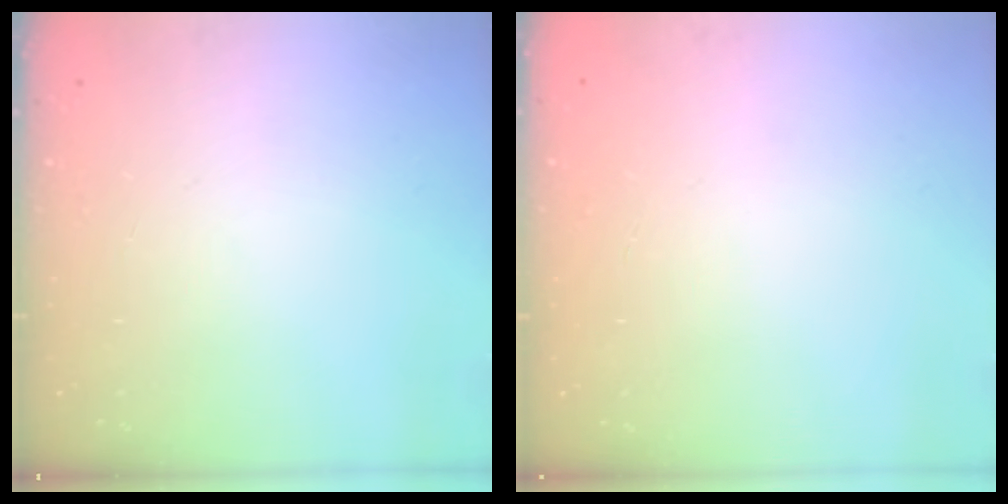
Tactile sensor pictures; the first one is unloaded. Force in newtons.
{"total": 0.0}